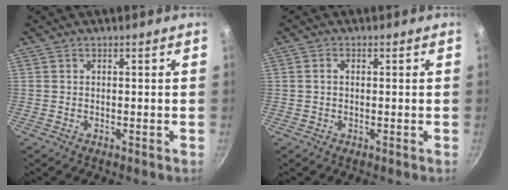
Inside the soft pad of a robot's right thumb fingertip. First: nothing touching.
{"total": 1.4, "force": [0.1, 1.0, 0.9], "torque": [-0.017, 0.005, 0.000]}